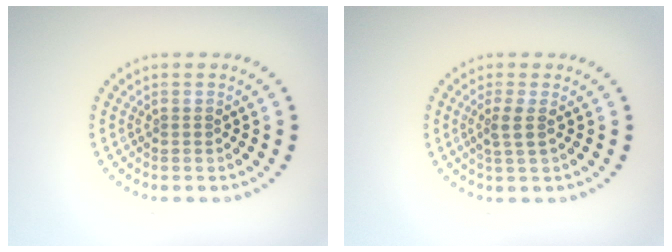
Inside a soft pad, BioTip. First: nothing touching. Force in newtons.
{"total": 1.6, "press": 1.3, "slide": 0.9}